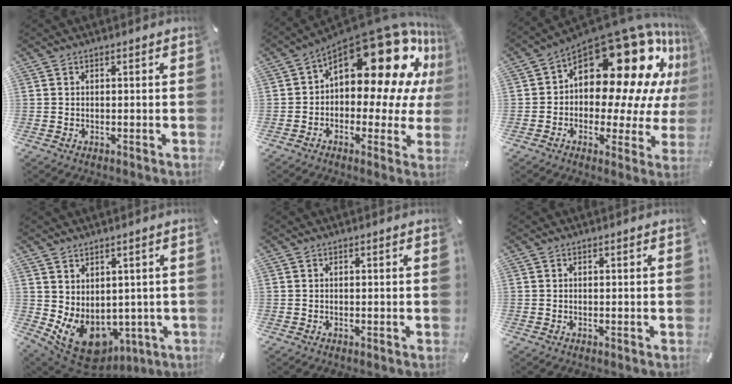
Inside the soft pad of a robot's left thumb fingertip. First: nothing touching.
{"total": 23.7, "force": [11.1, 11.9, 17.2], "torque": [-0.247, -0.086, 0.191]}
{"total": 24.4, "force": [10.9, 13.0, 17.6], "torque": [-0.255, -0.101, 0.192]}
{"total": 8.8, "force": [-1.4, 7.5, 4.3], "torque": [-0.081, -0.019, -0.013]}
{"total": 0.0}
{"total": 0.0}